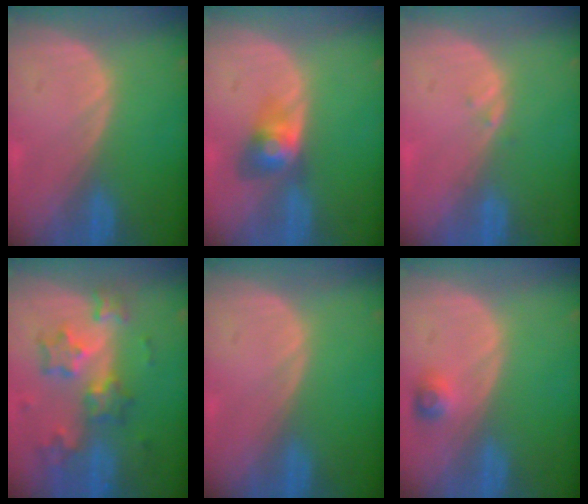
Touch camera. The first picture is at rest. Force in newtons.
{"total": 3.9, "press": 3.9, "slide": 0.2}
{"total": 0.7, "press": 0.6, "slide": 0.3}
{"total": 8.5, "press": 7.5, "slide": 4.0}
{"total": 0.0}
{"total": 2.3, "press": 2.2, "slide": 0.7}